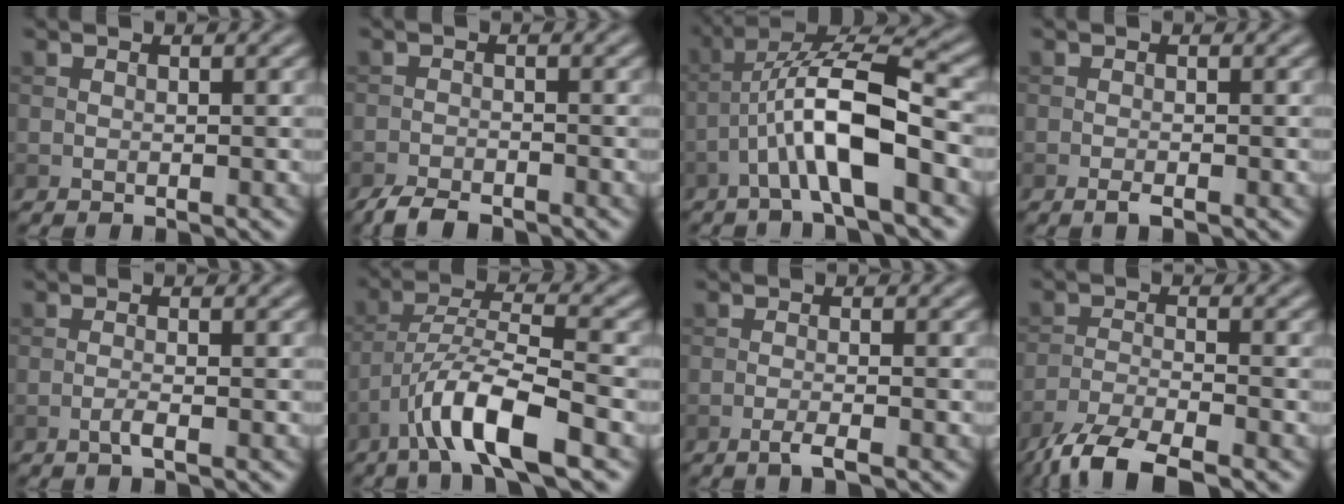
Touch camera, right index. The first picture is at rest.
{"total": 3.1, "force": [-2.7, 0.9, 1.2], "torque": [-0.022, -0.003, -0.055]}
{"total": 8.1, "force": [-2.8, 1.9, 7.4], "torque": [-0.132, 0.021, -0.054]}
{"total": 1.0, "force": [-0.7, 0.2, 0.7], "torque": [-0.013, -0.002, -0.014]}
{"total": 1.3, "force": [-0.6, 0.2, 1.1], "torque": [-0.019, 0.003, -0.016]}
{"total": 7.8, "force": [-4.6, 1.8, 6.1], "torque": [-0.108, 0.009, -0.088]}
{"total": 1.8, "force": [-1.1, 0.3, 1.4], "torque": [-0.022, 0.003, -0.025]}
{"total": 6.3, "force": [-5.0, 1.4, 3.6], "torque": [-0.068, -0.010, -0.099]}